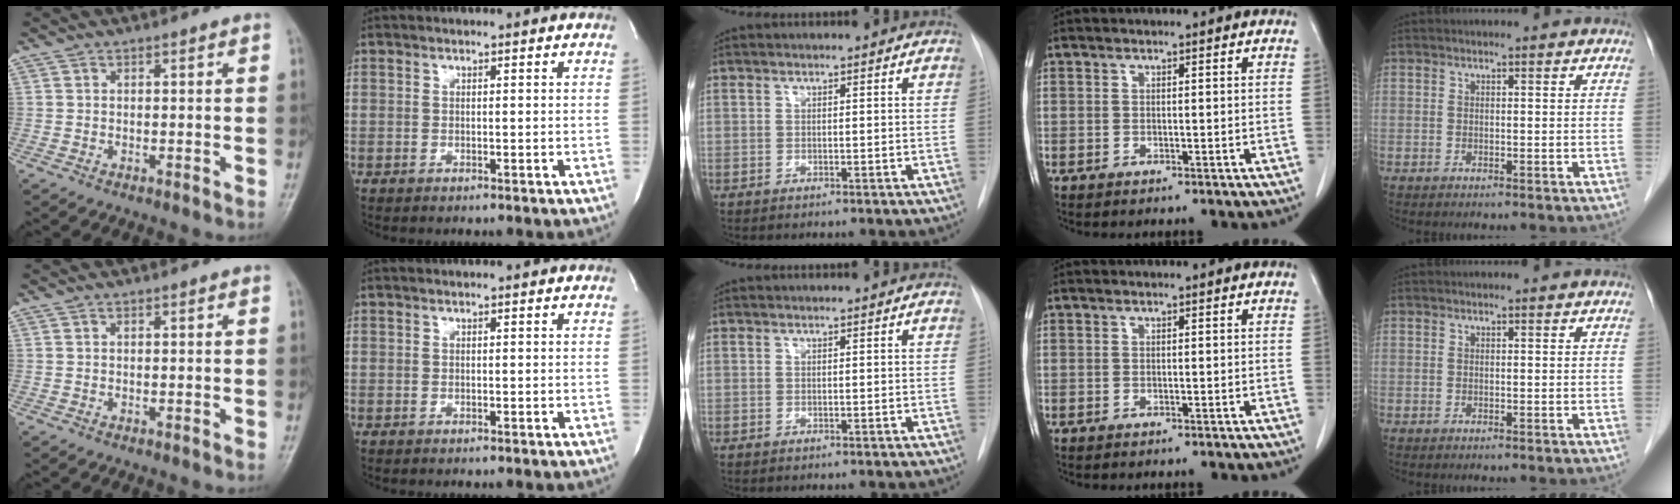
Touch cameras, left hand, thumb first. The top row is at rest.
{}